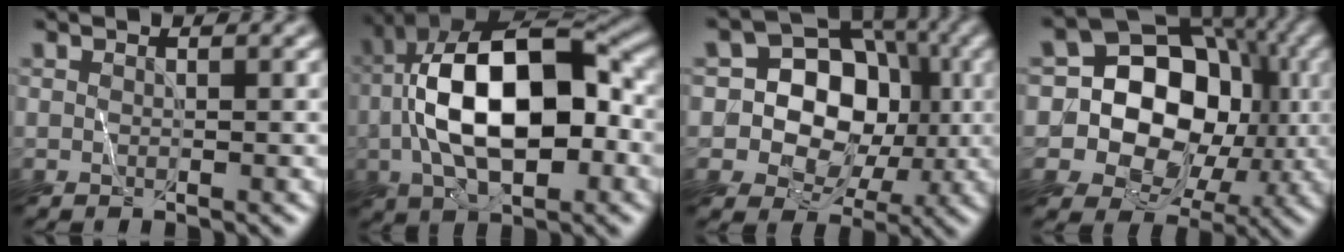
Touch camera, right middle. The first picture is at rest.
{"total": 12.8, "force": [-1.2, 6.4, 11.1], "torque": [-0.185, 0.025, -0.032]}
{"total": 11.0, "force": [-0.1, 9.4, 5.7], "torque": [-0.080, 0.023, -0.036]}
{"total": 13.8, "force": [-0.4, 11.8, 7.2], "torque": [-0.126, 0.017, -0.035]}